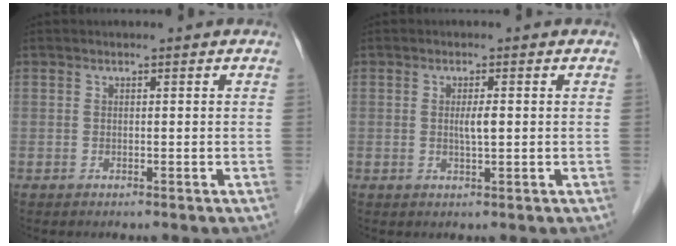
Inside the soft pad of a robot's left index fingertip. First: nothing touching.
{"total": 2.0, "force": [0.1, 0.3, 2.0], "torque": [-0.039, 0.000, 0.002]}